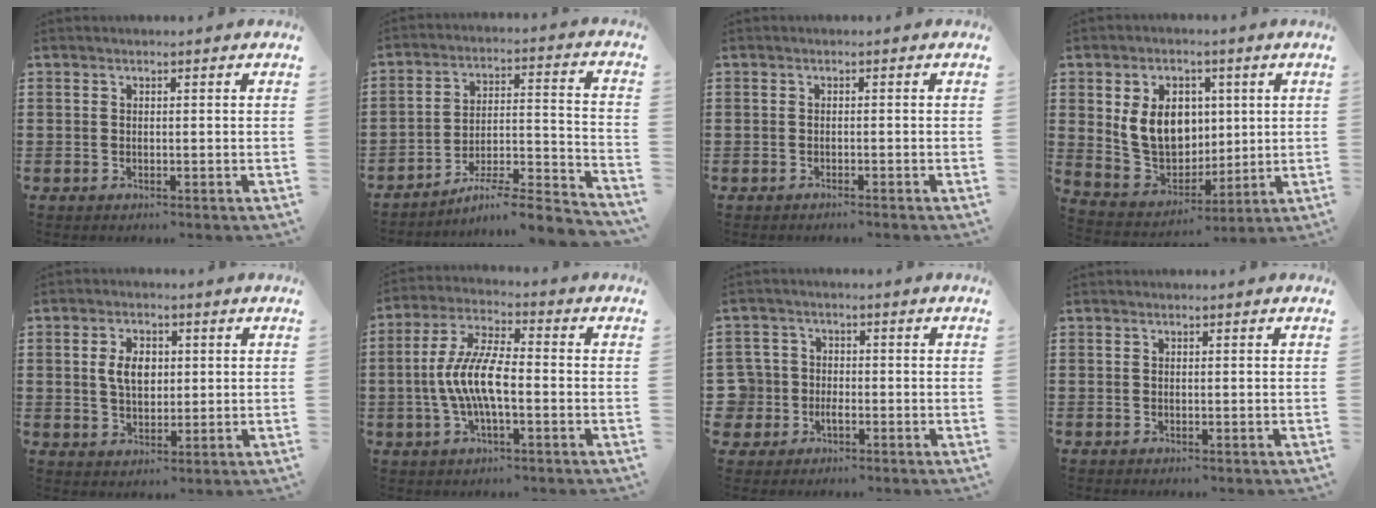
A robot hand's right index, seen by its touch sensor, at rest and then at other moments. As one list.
[{"total": 5.9, "force": [-5.2, 0.4, 2.7], "torque": [-0.043, -0.012, -0.103]}, {"total": 0.6, "force": [-0.6, -0.1, 0.2], "torque": [-0.005, -0.002, -0.012]}, {"total": 10.2, "force": [1.8, 8.0, 6.0], "torque": [-0.145, 0.013, 0.032]}, {"total": 5.0, "force": [0.8, 3.2, 3.8], "torque": [-0.073, 0.009, 0.010]}, {"total": 8.7, "force": [-1.8, 2.6, 8.1], "torque": [-0.187, -0.013, -0.042]}, {"total": 4.1, "force": [-1.4, 3.7, 0.8], "torque": [-0.052, 0.002, -0.037]}, {"total": 0.0}]